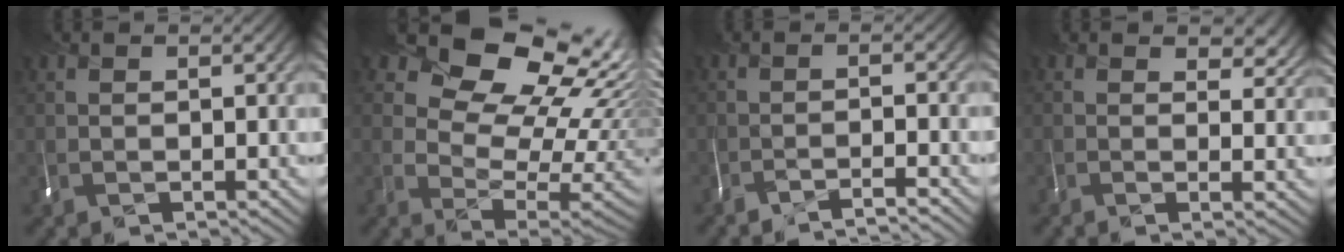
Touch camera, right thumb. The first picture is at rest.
{"total": 14.0, "force": [6.9, 8.8, 8.5], "torque": [-0.115, 0.017, 0.112]}
{"total": 3.6, "force": [-3.4, -0.8, 0.8], "torque": [0.005, -0.003, -0.078]}
{"total": 4.6, "force": [2.4, 1.9, 3.4], "torque": [-0.049, -0.006, 0.031]}